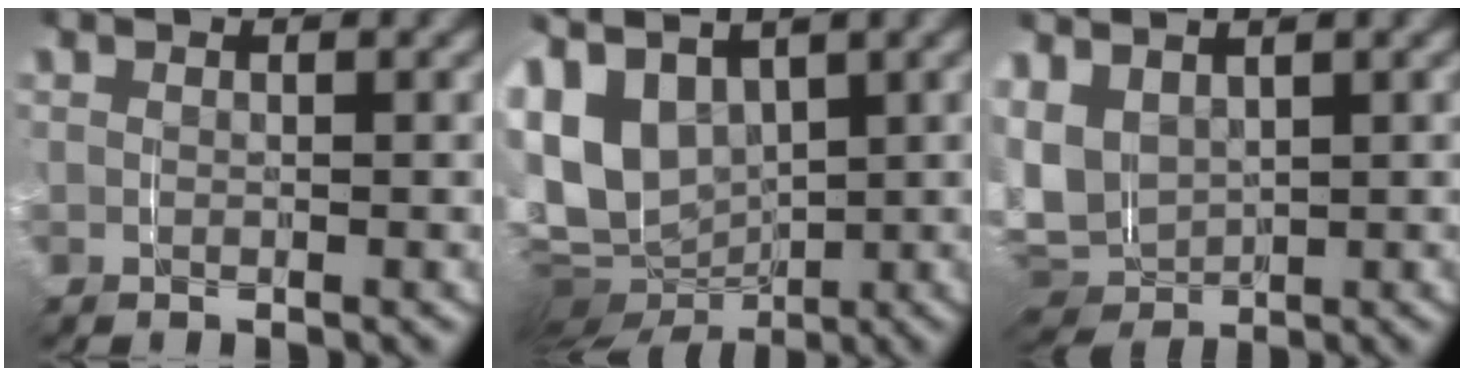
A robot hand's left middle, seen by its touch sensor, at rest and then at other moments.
{"total": 14.8, "force": [-1.7, 12.9, 6.9], "torque": [-0.198, -0.059, -0.020]}
{"total": 9.2, "force": [-0.2, 8.4, 3.7], "torque": [-0.158, -0.044, 0.003]}